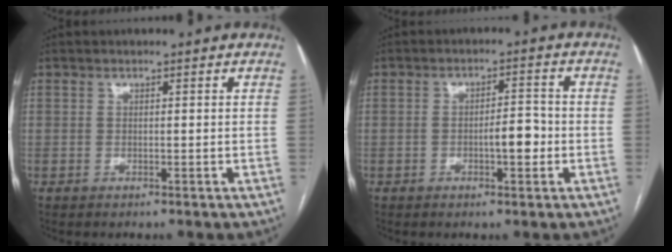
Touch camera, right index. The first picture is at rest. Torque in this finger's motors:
{"motor_torque": [0.59, -0.19, 0.26, 0.07]}